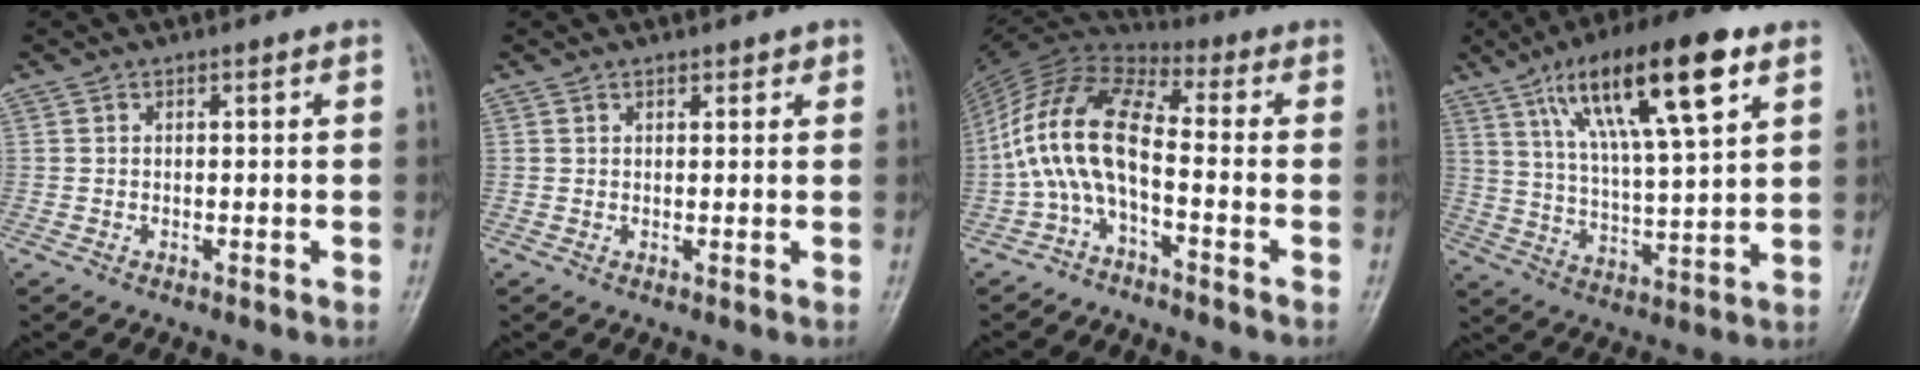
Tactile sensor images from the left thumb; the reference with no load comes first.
{"total": 1.2, "force": [0.8, 0.8, 0.3], "torque": [0.009, -0.004, 0.009]}
{"total": 13.1, "force": [-3.3, 5.6, 11.4], "torque": [-0.228, 0.066, -0.077]}
{"total": 20.3, "force": [9.8, 5.0, 17.0], "torque": [-0.275, -0.020, 0.171]}